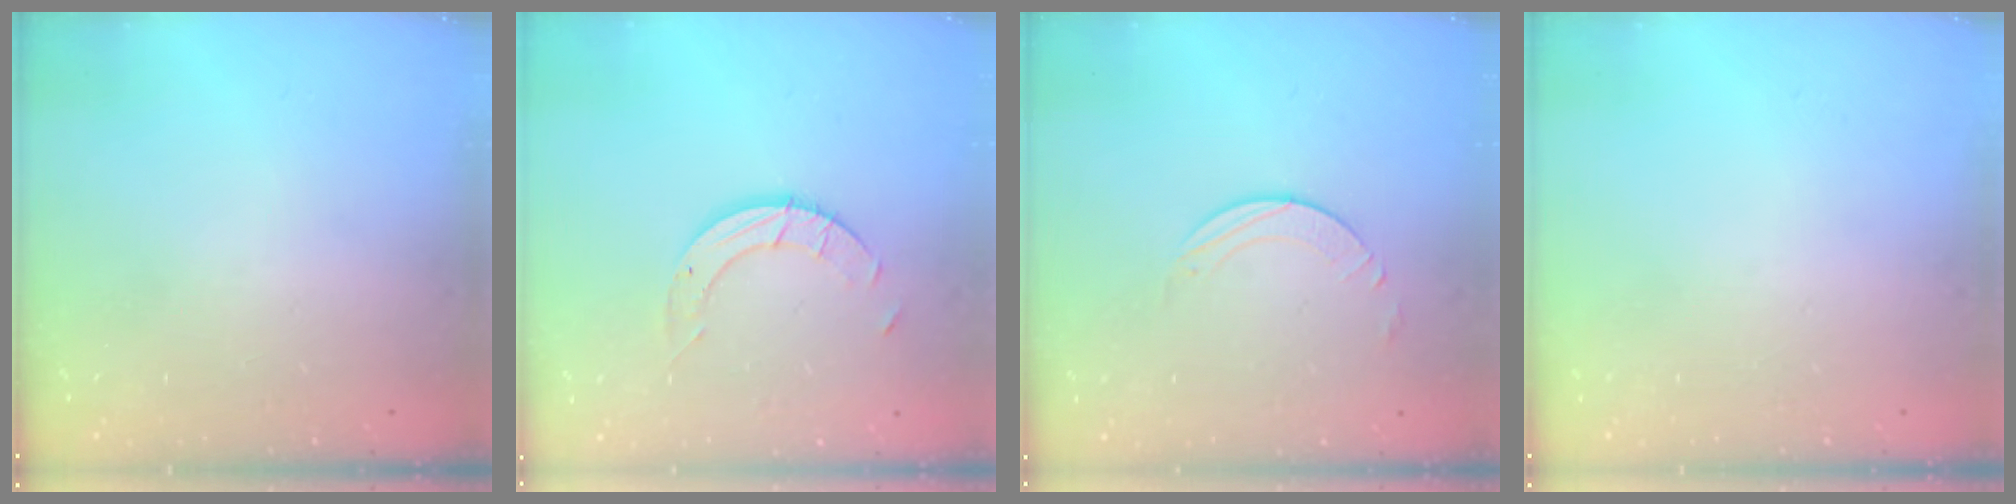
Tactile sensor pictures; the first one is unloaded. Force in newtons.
{"total": 5.6, "press": 5.6, "slide": 0.1}
{"total": 3.2, "press": 3.2, "slide": 0.3}
{"total": 0.0}